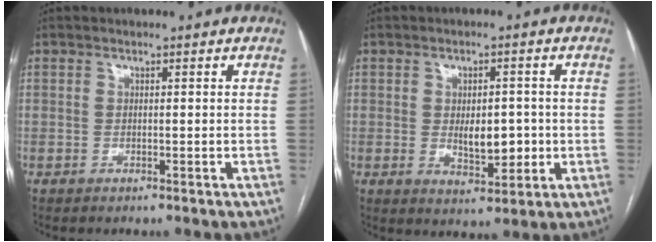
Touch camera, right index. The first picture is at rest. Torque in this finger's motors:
{"motor_torque": [0.12, 0.14, 0.12, 0.04]}